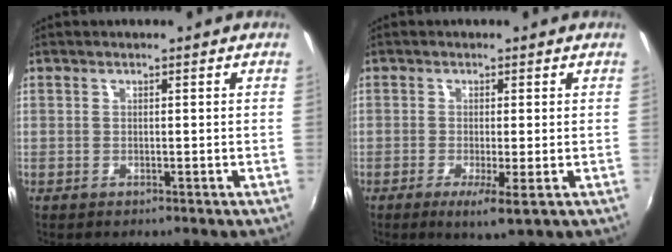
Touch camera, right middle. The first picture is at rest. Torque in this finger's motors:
{"motor_torque": [0.86, -1.28, 0.02, 0.03]}